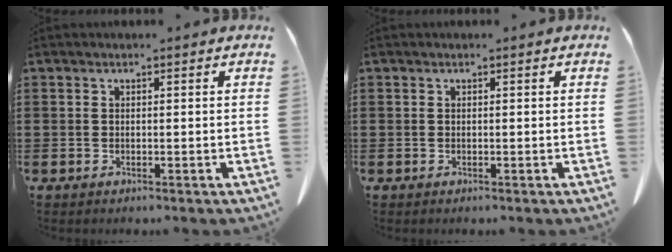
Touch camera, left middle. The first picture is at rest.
{"total": 0.0}